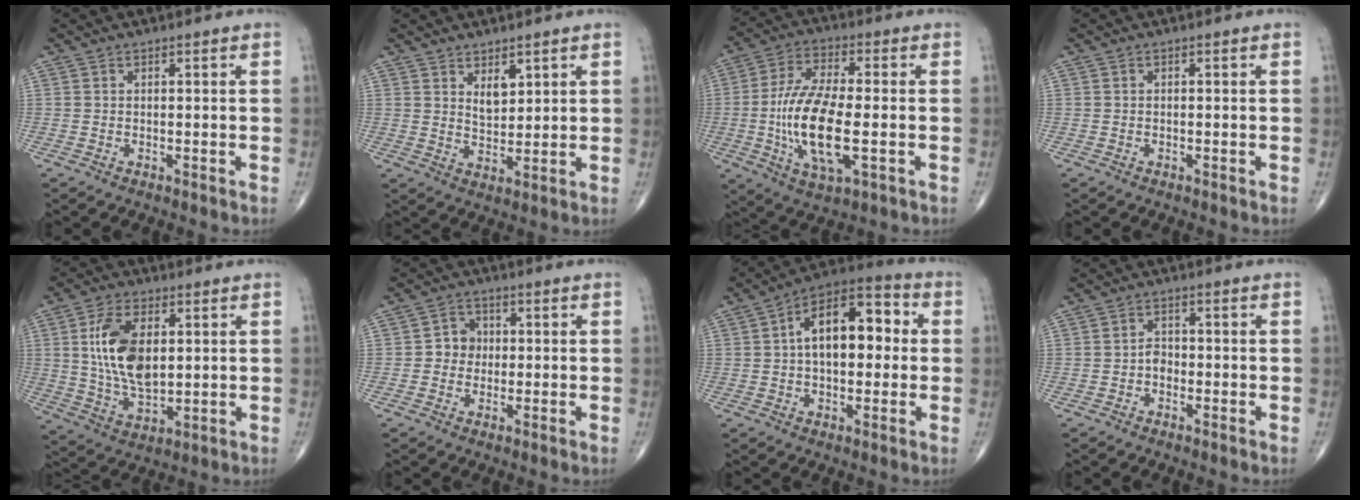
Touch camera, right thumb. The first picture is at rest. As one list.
[{"total": 4.3, "force": [2.4, 2.3, 2.8], "torque": [-0.032, -0.022, 0.046]}, {"total": 16.1, "force": [-2.4, 6.1, 14.7], "torque": [-0.297, 0.003, -0.043]}, {"total": 0.0}, {"total": 13.4, "force": [2.6, 7.3, 10.9], "torque": [-0.199, -0.012, 0.054]}, {"total": 4.1, "force": [-0.1, 3.7, 1.7], "torque": [-0.003, 0.010, -0.012]}, {"total": 15.4, "force": [1.9, 8.5, 12.7], "torque": [-0.177, 0.037, 0.020]}, {"total": 2.2, "force": [-0.8, 1.6, 1.2], "torque": [-0.008, 0.008, -0.019]}]